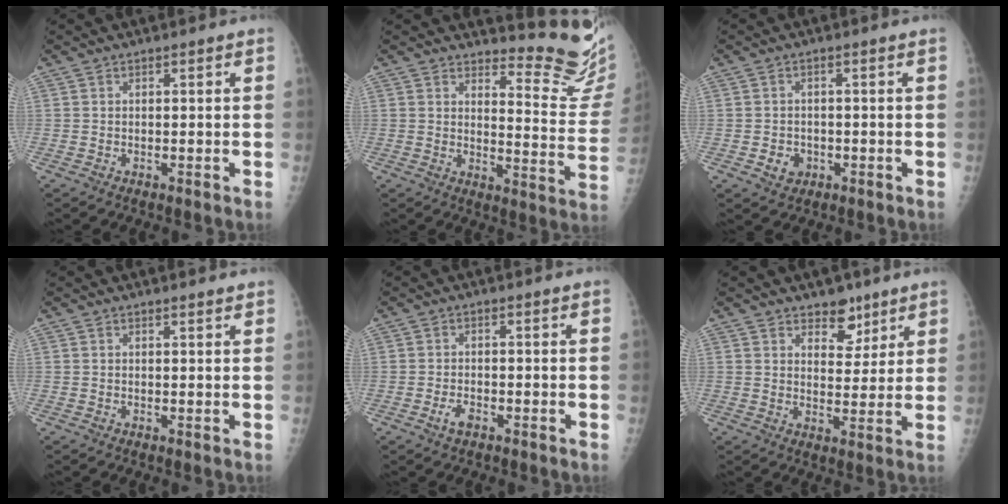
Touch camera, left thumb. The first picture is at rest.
{"total": 13.9, "force": [13.4, 1.5, 3.3], "torque": [-0.018, -0.183, 0.145]}
{"total": 3.1, "force": [-0.9, 2.6, 1.2], "torque": [-0.008, 0.004, -0.008]}
{"total": 1.1, "force": [1.0, 0.0, 0.3], "torque": [0.000, -0.005, 0.015]}
{"total": 2.2, "force": [-1.2, 1.1, 1.5], "torque": [-0.030, 0.005, -0.021]}
{"total": 6.1, "force": [4.4, 3.5, 2.4], "torque": [-0.003, -0.030, 0.069]}